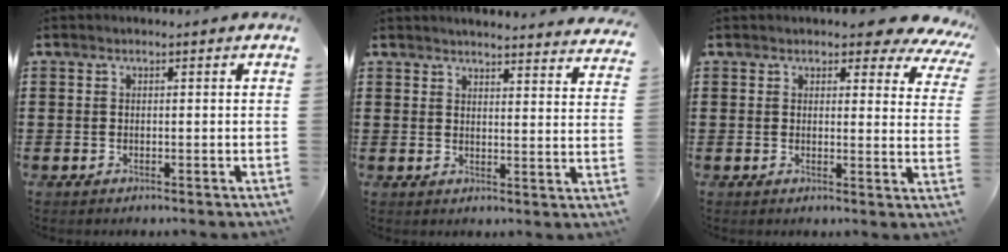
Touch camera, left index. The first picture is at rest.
{"total": 3.4, "force": [3.3, -0.5, 0.2], "torque": [-0.018, -0.021, 0.059]}
{"total": 4.5, "force": [3.9, 1.4, 1.9], "torque": [-0.026, -0.019, 0.066]}